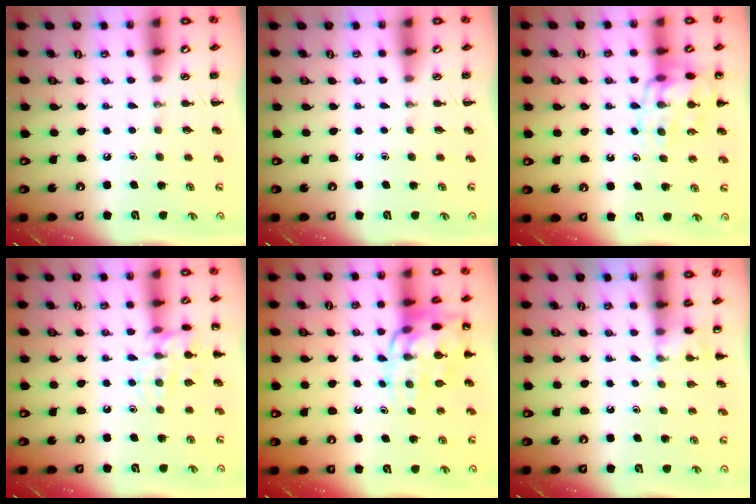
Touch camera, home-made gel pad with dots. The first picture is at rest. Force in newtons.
{"total": 0.0}
{"total": 15.3, "press": 15.0, "slide": 3.0}
{"total": 12.5, "press": 12.5, "slide": 0.6}
{"total": 14.8, "press": 14.6, "slide": 2.0}
{"total": 3.6, "press": 3.5, "slide": 1.1}